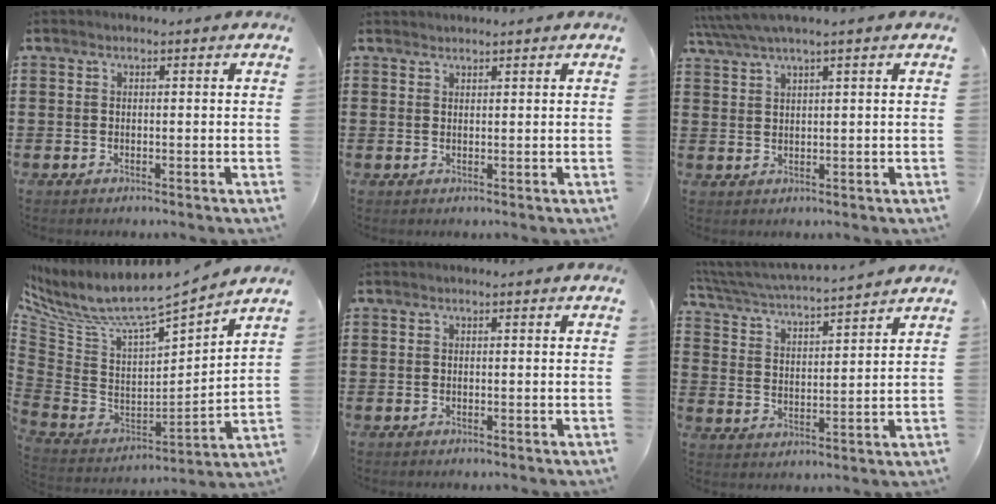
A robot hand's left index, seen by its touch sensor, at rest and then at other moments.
{"total": 1.0, "force": [1.0, 0.1, 0.0], "torque": [-0.002, -0.001, 0.021]}
{"total": 2.8, "force": [2.1, -0.3, 1.8], "torque": [-0.041, -0.001, 0.038]}
{"total": 6.0, "force": [4.8, 1.2, 3.4], "torque": [-0.090, -0.051, 0.073]}
{"total": 0.0}
{"total": 4.1, "force": [3.9, -0.2, 1.1], "torque": [-0.044, -0.031, 0.061]}